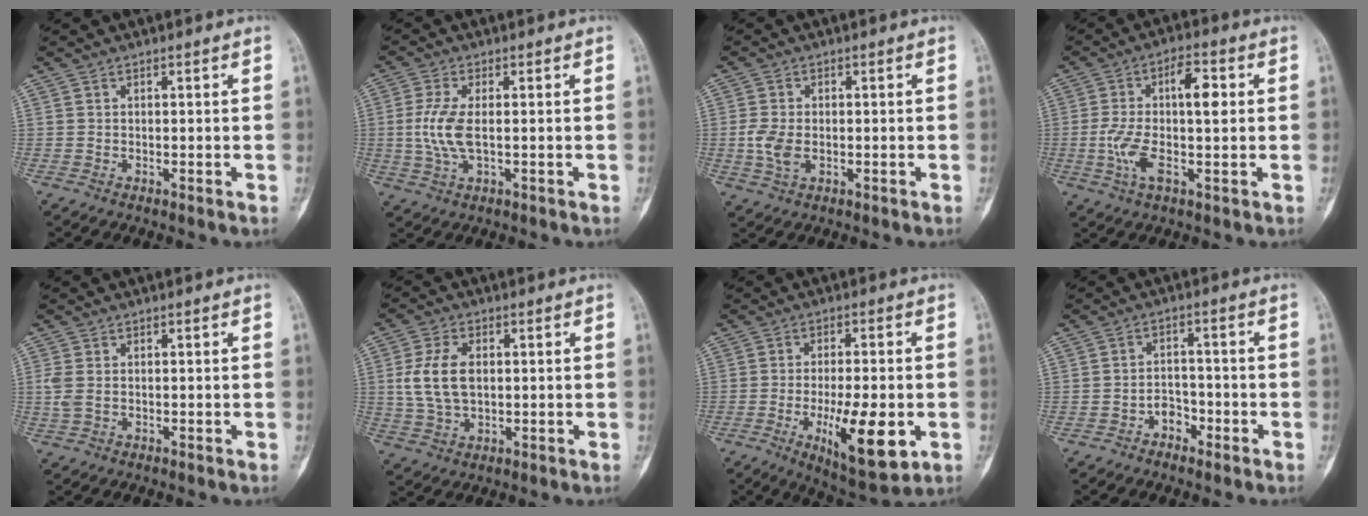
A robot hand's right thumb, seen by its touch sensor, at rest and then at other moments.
{"total": 6.7, "force": [-0.1, 2.8, 6.1], "torque": [-0.151, -0.002, -0.003]}
{"total": 5.1, "force": [-0.7, 3.1, 3.9], "torque": [-0.088, 0.000, -0.012]}
{"total": 11.2, "force": [0.3, 4.2, 10.4], "torque": [-0.203, 0.022, 0.004]}
{"total": 2.7, "force": [0.1, 1.7, 2.1], "torque": [-0.069, 0.002, 0.003]}
{"total": 8.9, "force": [1.0, 5.5, 7.0], "torque": [-0.136, 0.002, 0.025]}
{"total": 14.1, "force": [-3.9, 4.7, 12.7], "torque": [-0.190, -0.008, -0.050]}
{"total": 3.7, "force": [-2.2, 2.6, 1.4], "torque": [-0.001, 0.024, -0.039]}